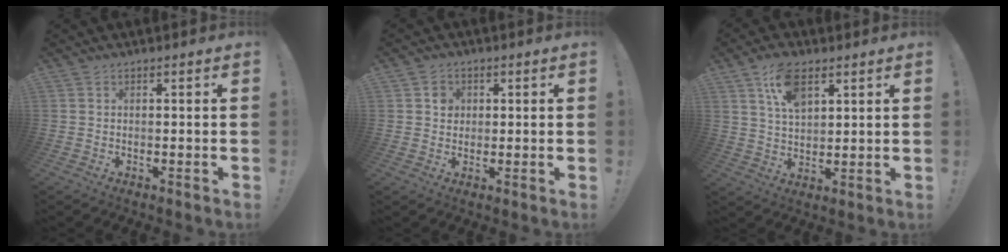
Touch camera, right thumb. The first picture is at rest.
{"total": 3.5, "force": [0.7, 3.2, 1.0], "torque": [-0.006, 0.000, 0.011]}
{"total": 9.8, "force": [5.3, 5.2, 6.4], "torque": [-0.109, -0.012, 0.099]}